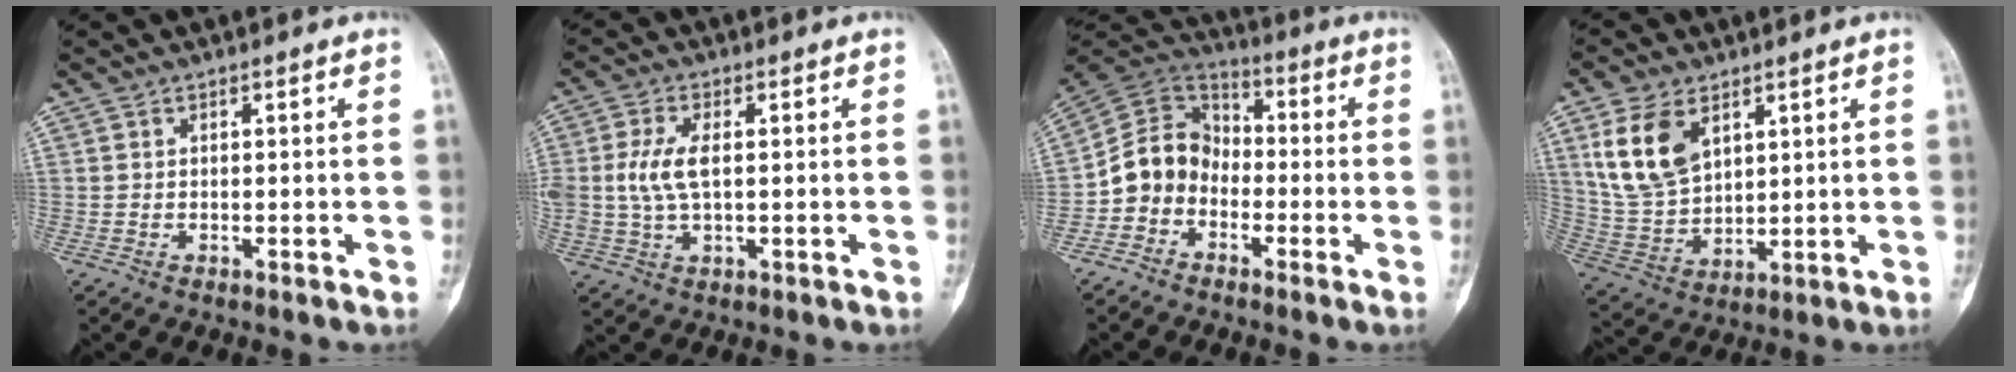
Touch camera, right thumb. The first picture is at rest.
{"total": 7.0, "force": [0.7, 3.6, 5.9], "torque": [-0.135, 0.003, 0.015]}
{"total": 10.2, "force": [-3.3, 8.6, 4.3], "torque": [-0.054, 0.058, -0.080]}
{"total": 12.6, "force": [5.7, 7.7, 8.2], "torque": [-0.149, -0.019, 0.126]}